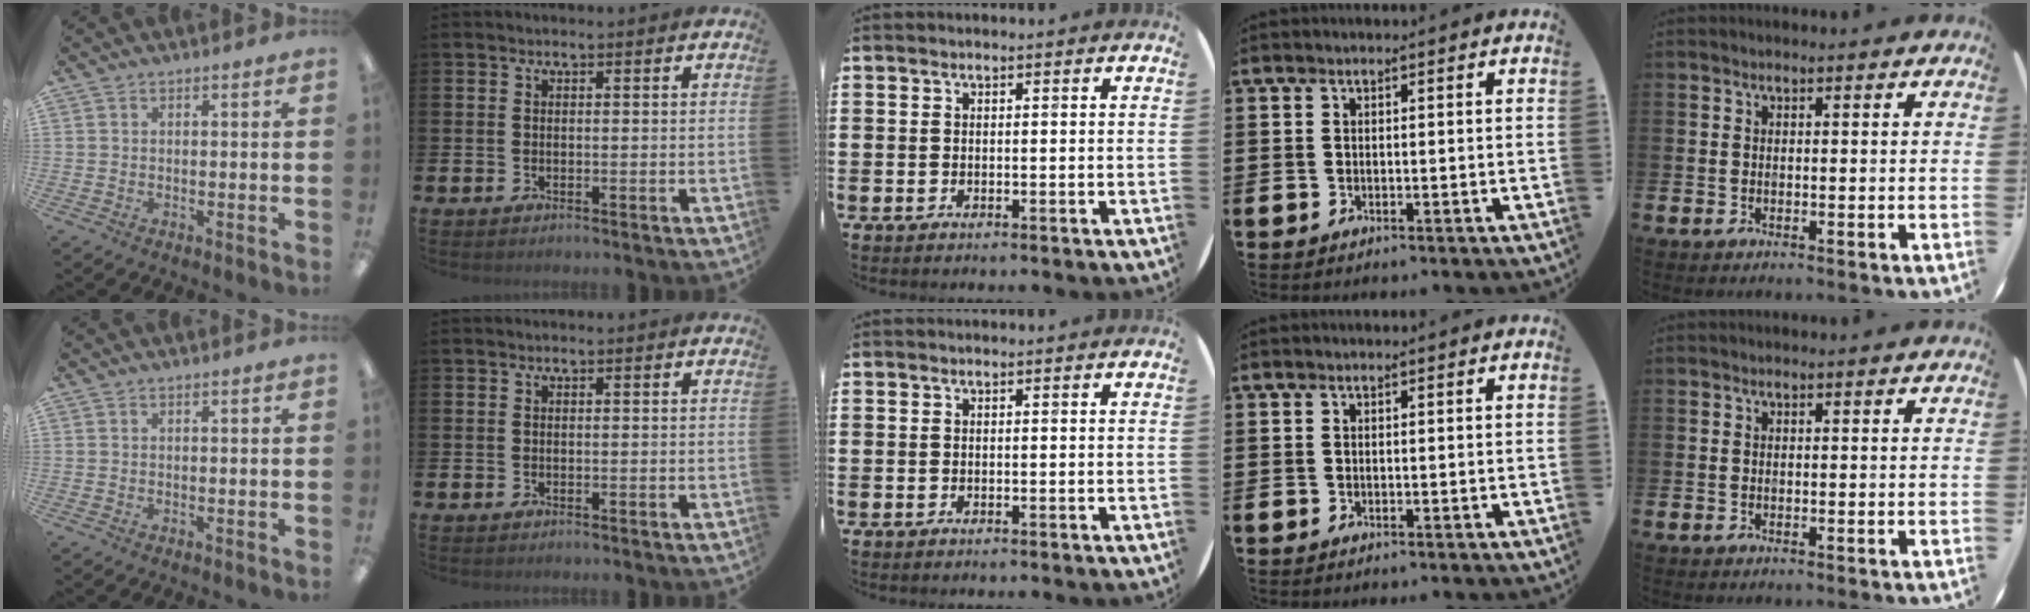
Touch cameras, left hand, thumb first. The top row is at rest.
{}